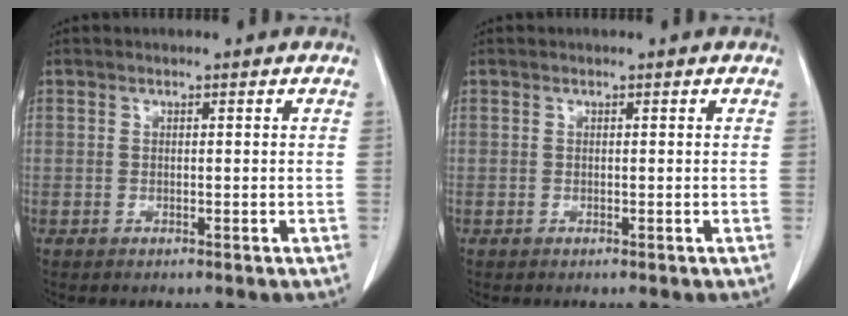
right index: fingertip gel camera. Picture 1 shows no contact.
{"total": 0.0}